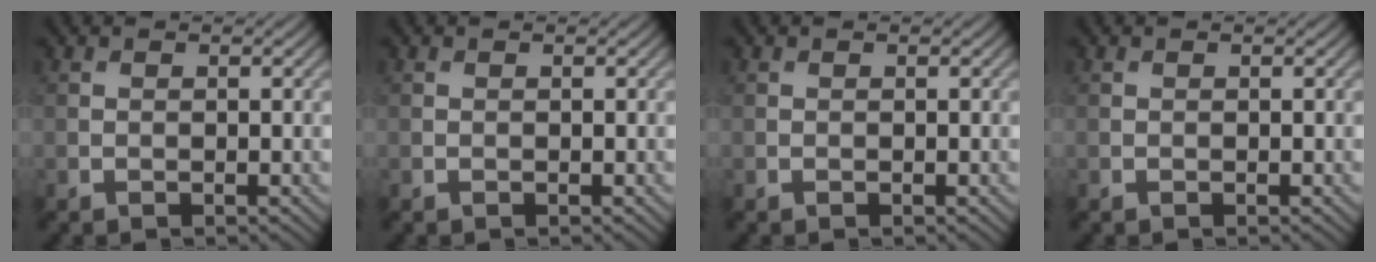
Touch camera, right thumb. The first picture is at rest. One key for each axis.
{"total": 0.0}
{"total": 0.0}
{"total": 0.0}